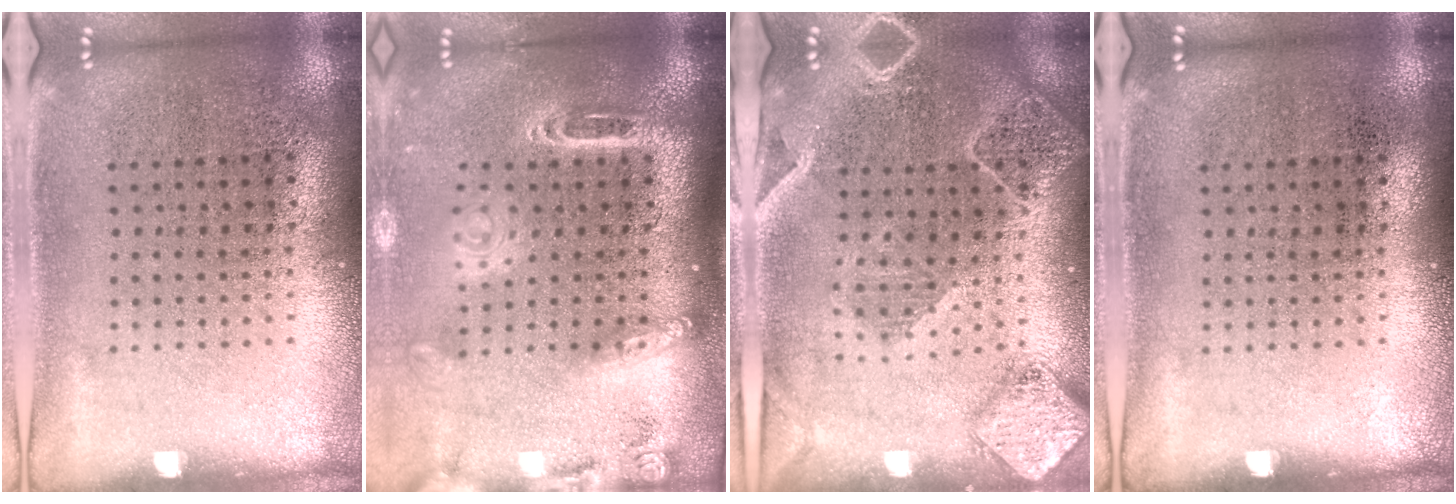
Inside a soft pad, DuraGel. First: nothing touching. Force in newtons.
{"total": 2.5, "press": 1.8, "slide": 1.7}
{"total": 2.4, "press": 2.1, "slide": 1.0}
{"total": 0.0}